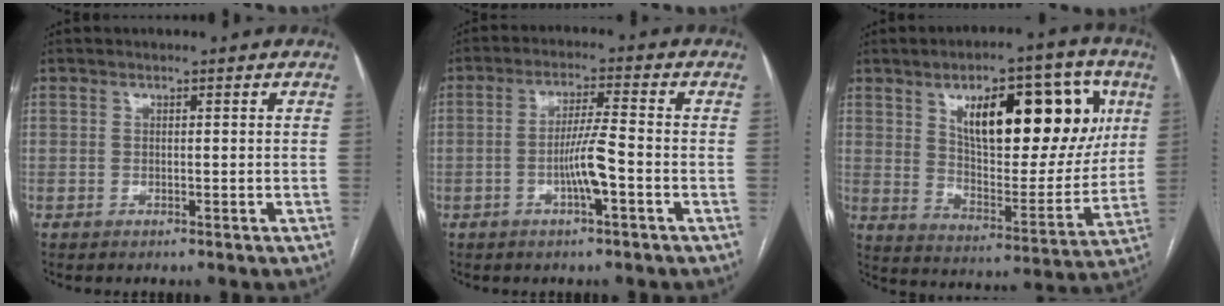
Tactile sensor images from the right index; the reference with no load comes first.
{"total": 5.8, "force": [-1.9, 0.1, 5.4], "torque": [-0.107, 0.003, -0.034]}
{"total": 21.8, "force": [8.1, 8.3, 18.4], "torque": [-0.261, 0.021, 0.130]}